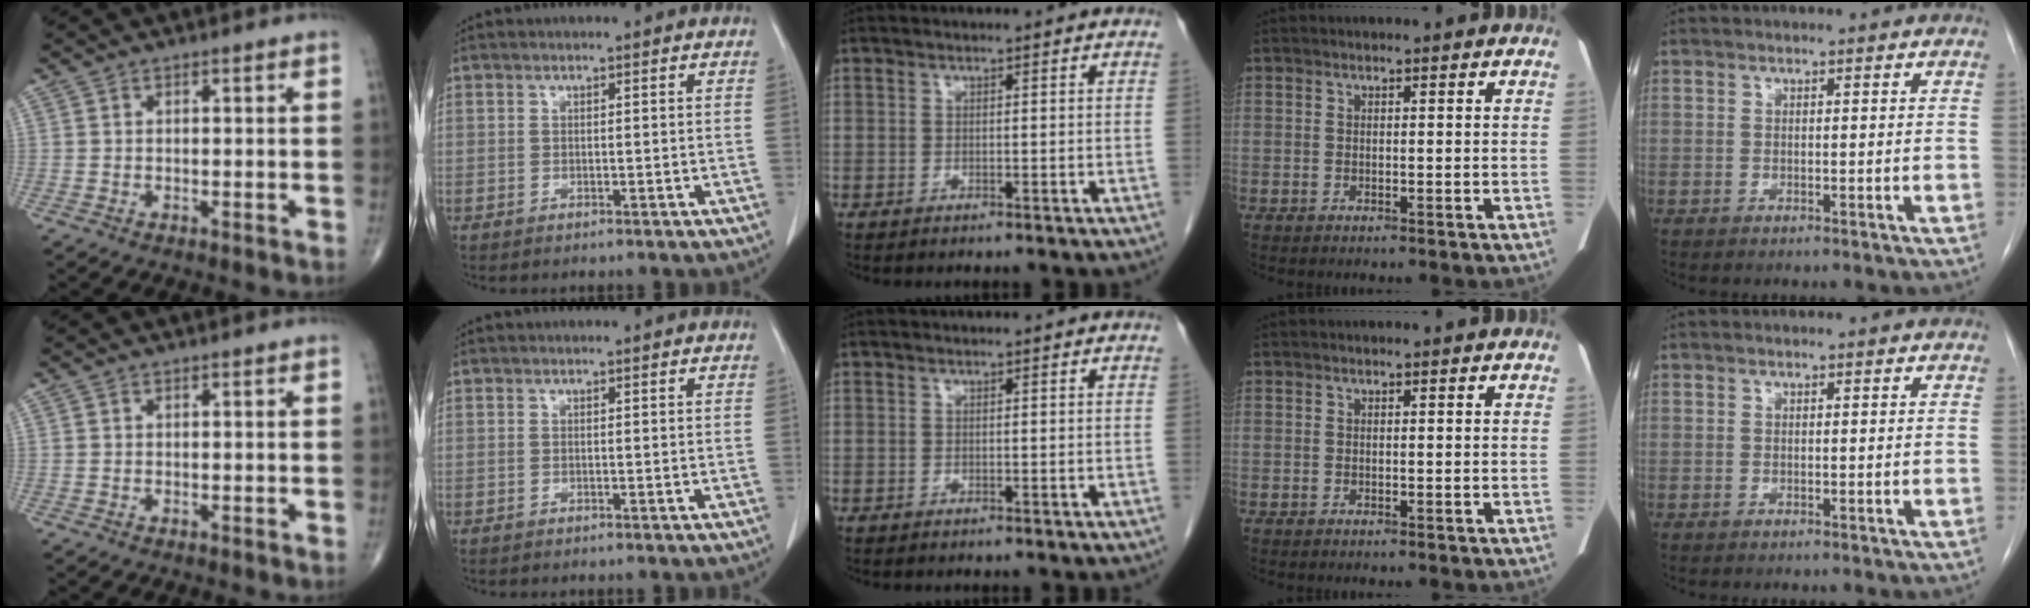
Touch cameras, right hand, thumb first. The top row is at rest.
{}